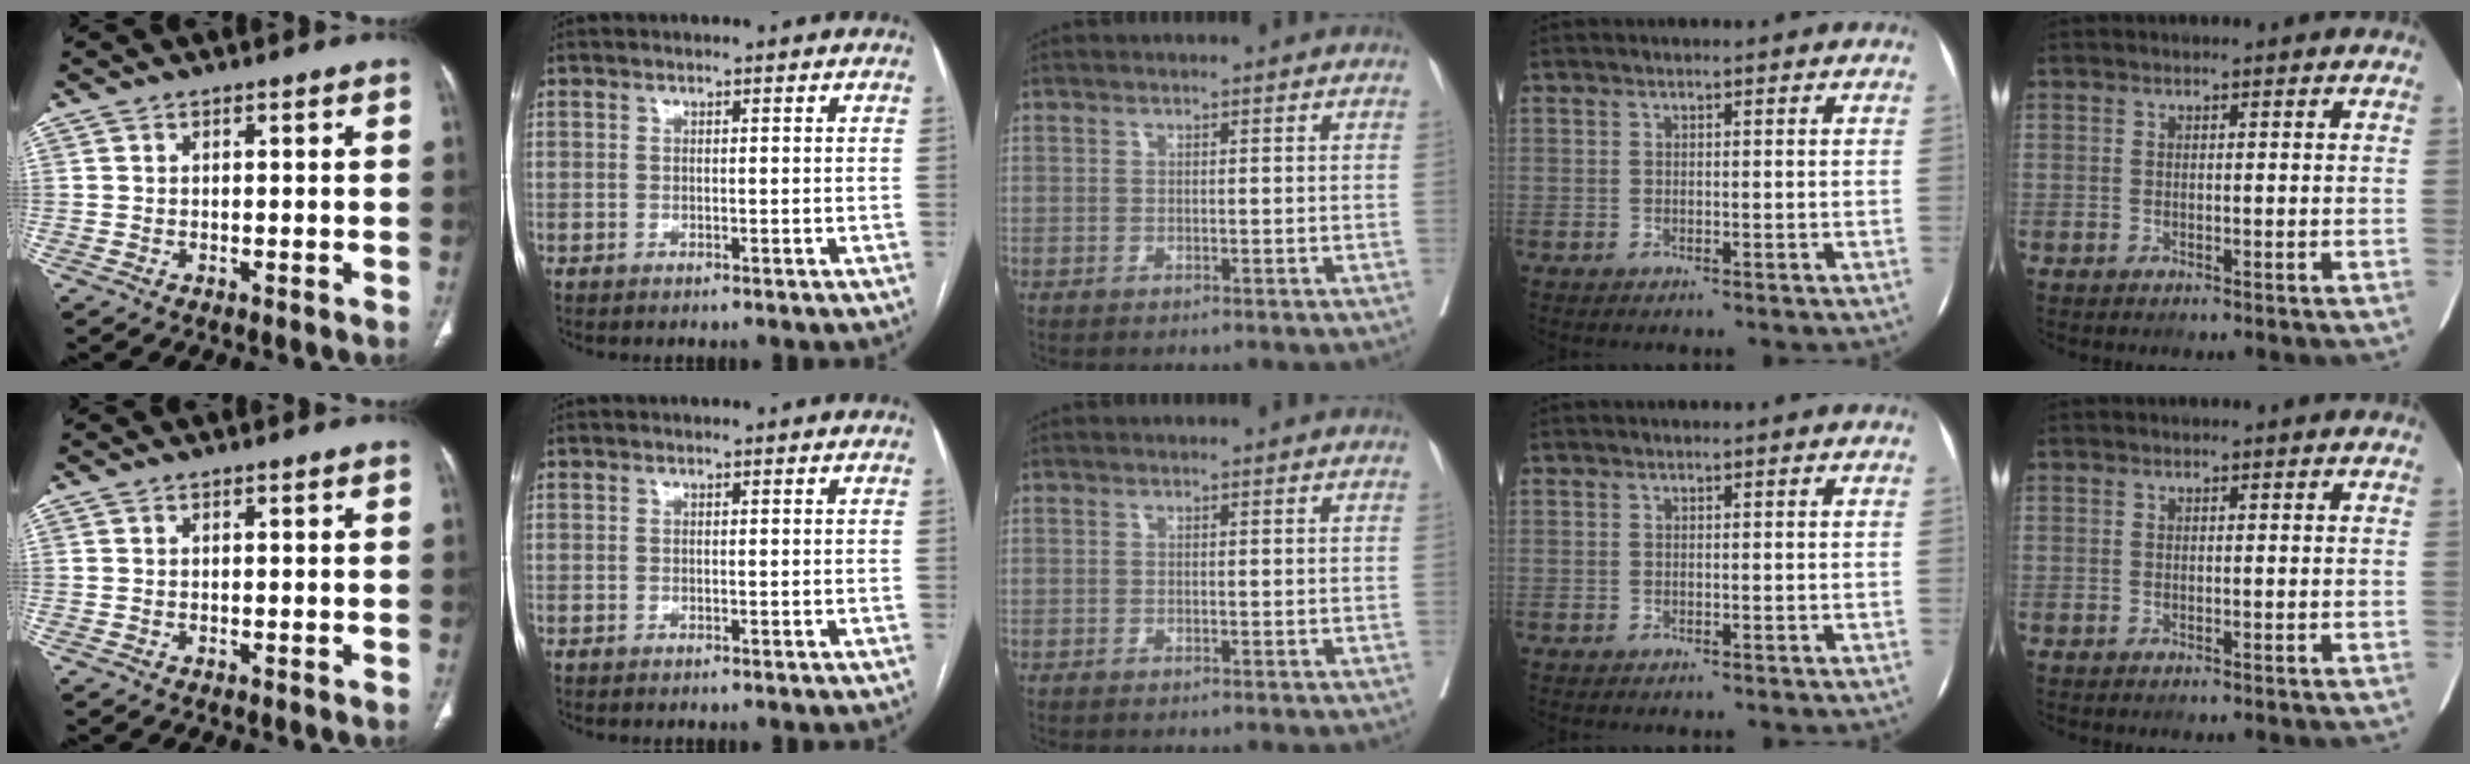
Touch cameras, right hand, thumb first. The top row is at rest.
{}